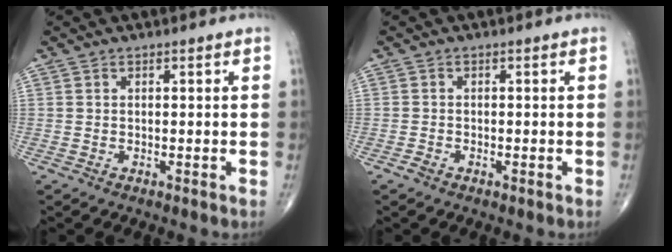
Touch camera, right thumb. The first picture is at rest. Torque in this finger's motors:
{"motor_torque": [0.35, 0.15, 0.01, -0.32, -0.03]}